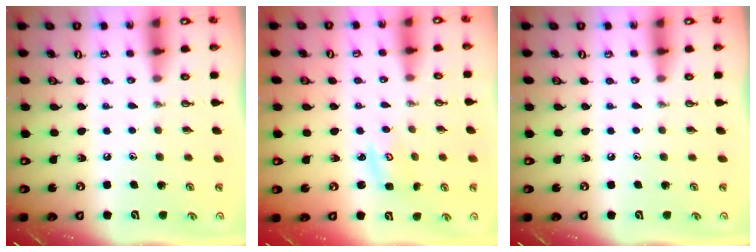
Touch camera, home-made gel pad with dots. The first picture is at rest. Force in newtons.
{"total": 2.8, "press": 2.8, "slide": 0.4}
{"total": 0.0}